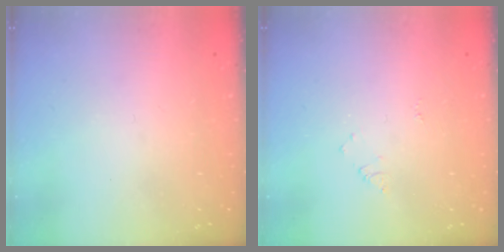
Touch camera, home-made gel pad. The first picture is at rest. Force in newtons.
{"total": 4.7, "press": 4.7, "slide": 0.6}